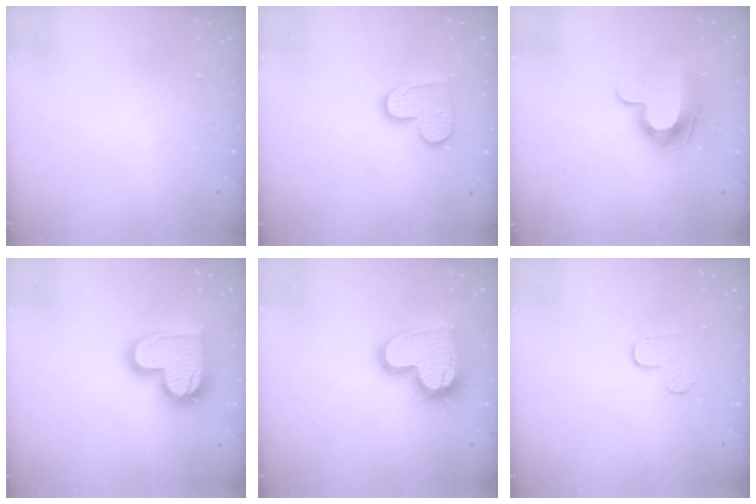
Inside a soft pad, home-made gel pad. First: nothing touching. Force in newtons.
{"total": 9.7, "press": 9.7, "slide": 0.5}
{"total": 11.5, "press": 11.4, "slide": 0.9}
{"total": 16.9, "press": 16.9, "slide": 1.3}
{"total": 18.2, "press": 18.1, "slide": 1.5}
{"total": 3.7, "press": 3.6, "slide": 0.4}